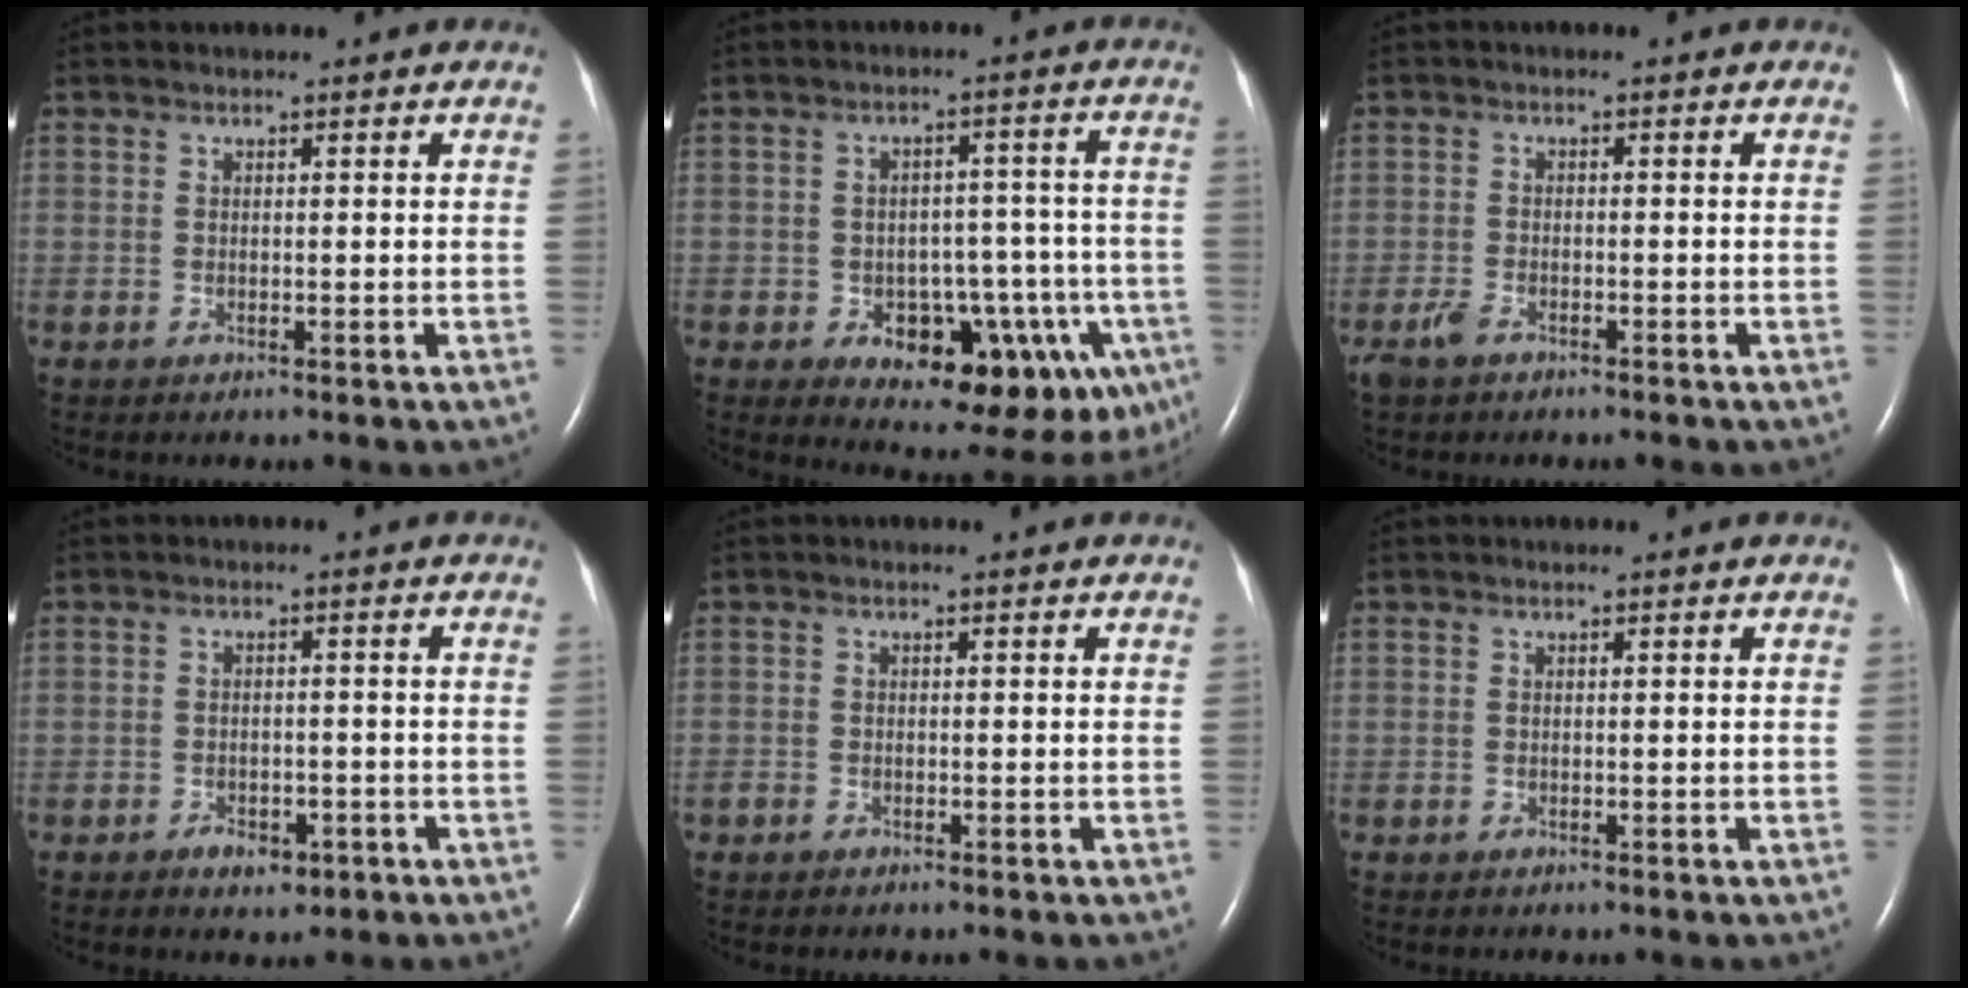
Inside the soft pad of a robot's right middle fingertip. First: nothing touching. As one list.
[{"total": 15.8, "force": [-7.0, 7.2, 12.2], "torque": [-0.109, 0.025, -0.078]}, {"total": 2.8, "force": [-2.1, 1.0, 1.6], "torque": [-0.046, -0.005, -0.038]}, {"total": 3.3, "force": [-1.9, 1.9, 1.9], "torque": [-0.028, 0.002, -0.018]}, {"total": 0.6, "force": [-0.5, 0.4, 0.1], "torque": [-0.005, 0.002, -0.011]}, {"total": 0.0}]